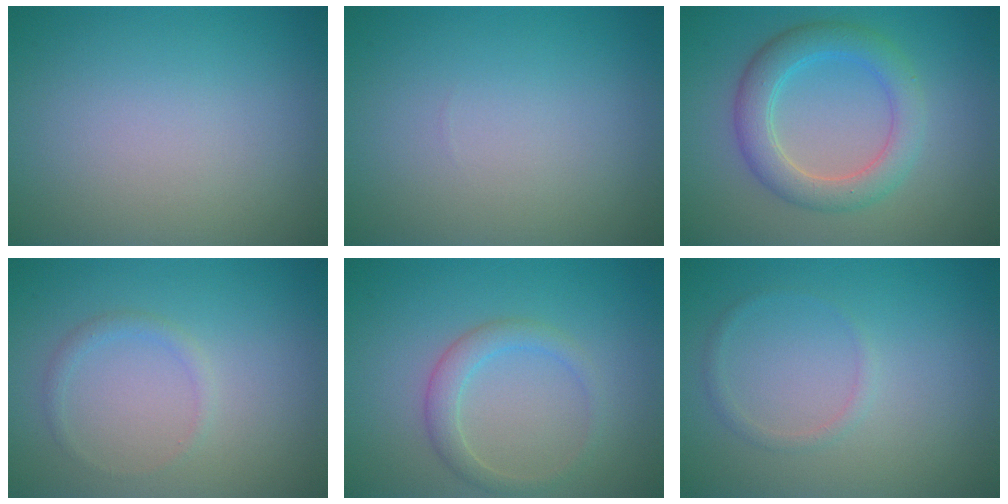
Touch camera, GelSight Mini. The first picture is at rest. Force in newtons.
{"total": 0.0}
{"total": 4.3, "press": 4.3, "slide": 0.1}
{"total": 1.0, "press": 1.0, "slide": 0.0}
{"total": 2.2, "press": 2.2, "slide": 0.1}
{"total": 0.9, "press": 0.9, "slide": 0.1}